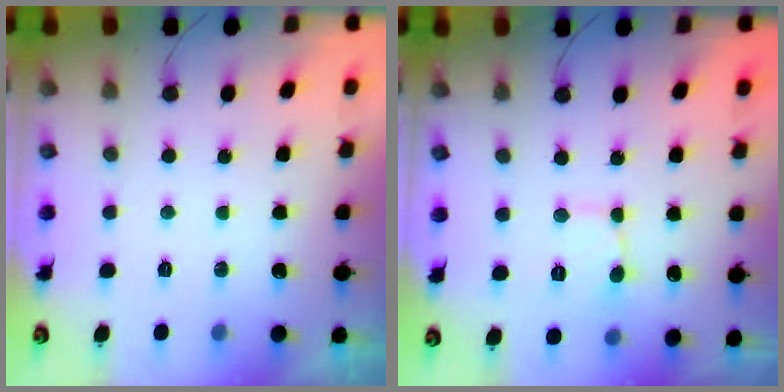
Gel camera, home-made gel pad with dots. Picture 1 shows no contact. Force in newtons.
{"total": 2.9, "press": 2.9, "slide": 0.2}